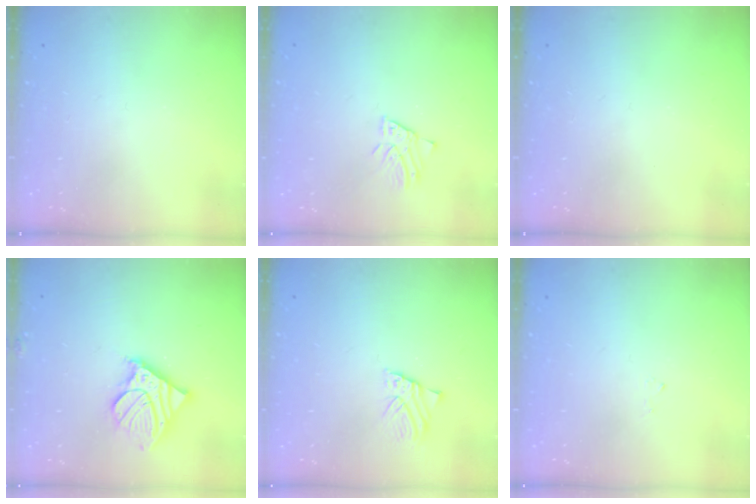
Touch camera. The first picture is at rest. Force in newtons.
{"total": 2.1, "press": 2.1, "slide": 0.1}
{"total": 0.0}
{"total": 11.9, "press": 11.7, "slide": 2.1}
{"total": 1.8, "press": 1.8, "slide": 0.1}
{"total": 3.1, "press": 3.1, "slide": 0.0}